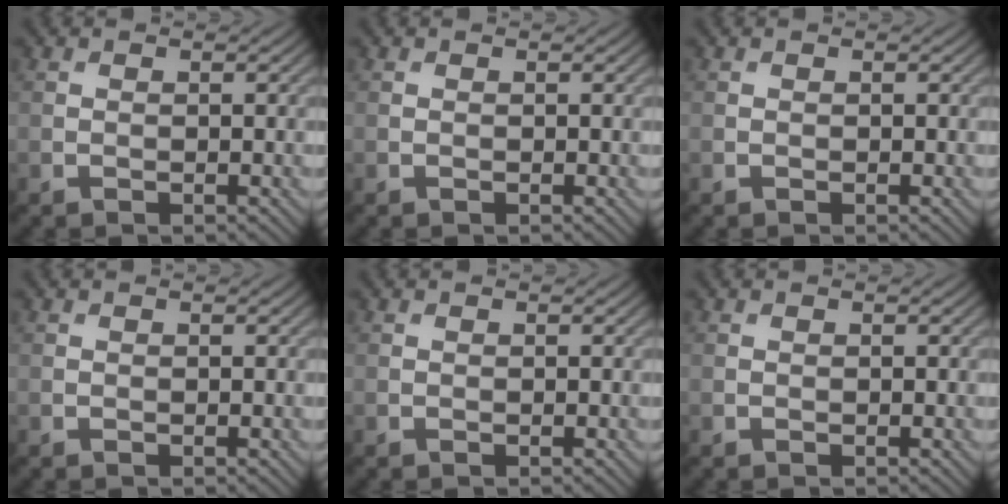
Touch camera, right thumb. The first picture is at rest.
{"total": 0.0}
{"total": 0.0}
{"total": 0.0}
{"total": 0.0}
{"total": 0.0}